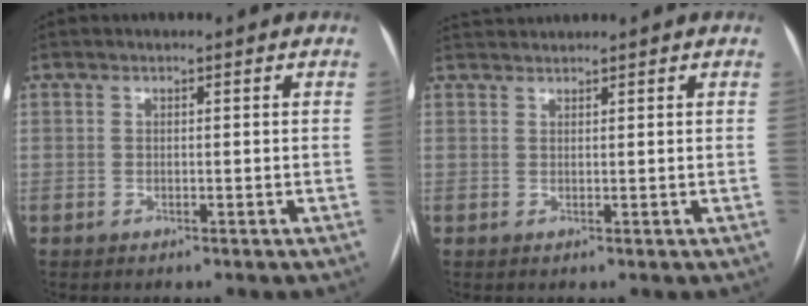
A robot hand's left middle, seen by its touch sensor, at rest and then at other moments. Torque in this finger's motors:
{"motor_torque": [0.01, -0.05, -0.01, -0.01]}